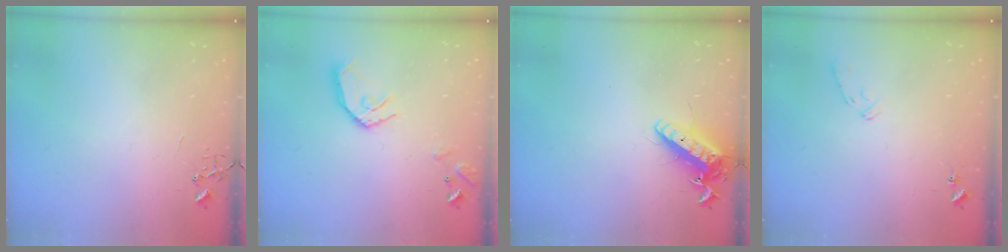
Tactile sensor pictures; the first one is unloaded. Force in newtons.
{"total": 12.7, "press": 12.6, "slide": 1.6}
{"total": 13.4, "press": 13.1, "slide": 2.5}
{"total": 6.7, "press": 6.7, "slide": 0.7}